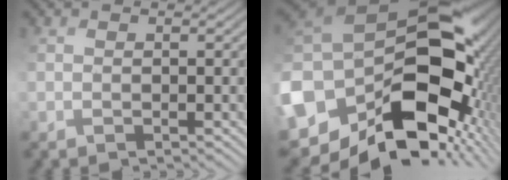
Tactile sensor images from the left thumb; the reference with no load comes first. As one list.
[{"total": 19.0, "force": [-4.2, 13.8, 12.4], "torque": [-0.291, -0.029, -0.062]}]